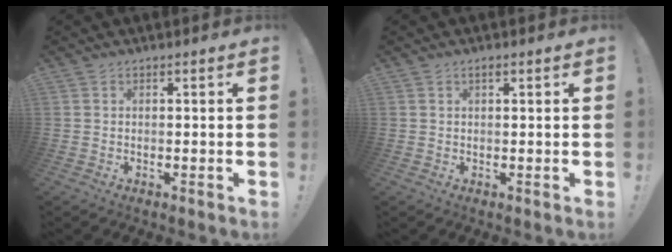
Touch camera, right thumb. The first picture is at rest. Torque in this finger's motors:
{"motor_torque": [-0.17, 0.07, 0.15, -0.06, -0.06]}